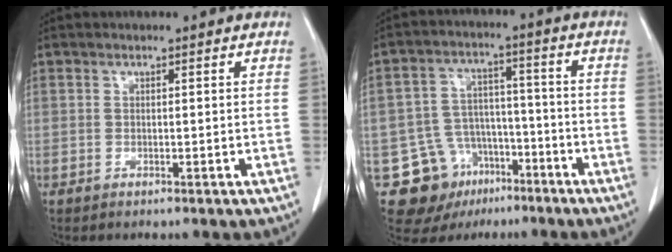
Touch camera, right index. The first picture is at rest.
{"total": 11.5, "force": [-6.2, 9.2, 3.3], "torque": [-0.056, 0.041, -0.087]}